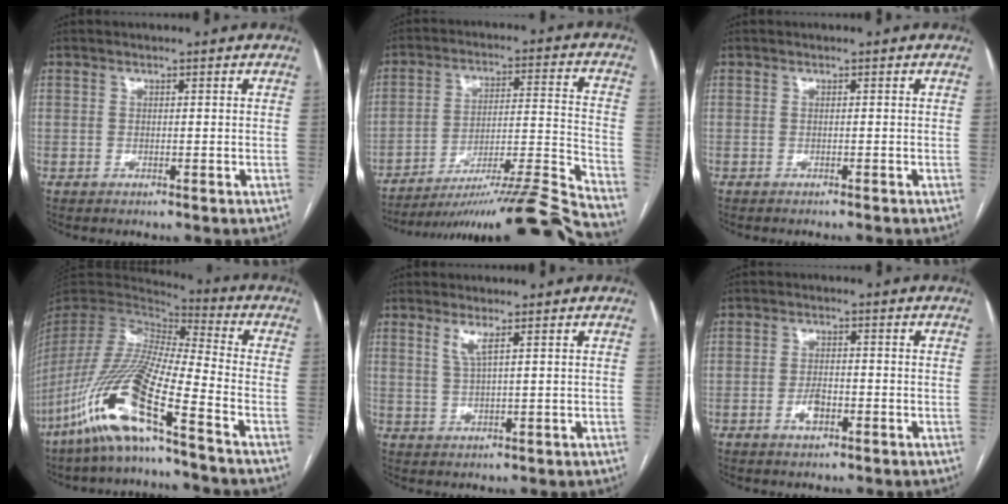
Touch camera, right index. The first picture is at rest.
{"total": 24.4, "force": [-22.1, -2.8, 10.1], "torque": [-0.096, -0.018, -0.325]}
{"total": 1.1, "force": [-1.0, -0.4, 0.3], "torque": [-0.003, 0.001, -0.014]}
{"total": 17.6, "force": [-9.9, 0.8, 14.6], "torque": [-0.314, -0.047, -0.197]}
{"total": 2.6, "force": [1.4, -0.1, 2.2], "torque": [-0.052, -0.005, 0.030]}
{"total": 3.1, "force": [-1.4, 1.3, 2.4], "torque": [-0.047, -0.002, -0.024]}